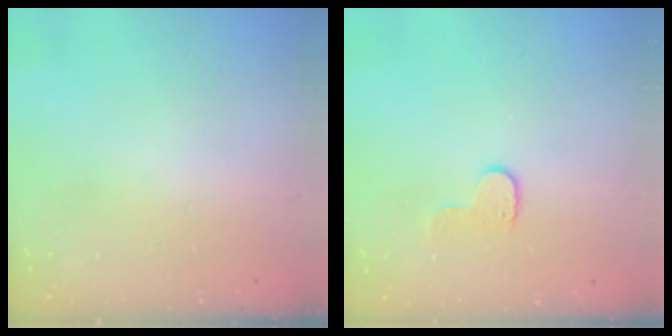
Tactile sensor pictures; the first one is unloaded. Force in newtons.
{"total": 7.2, "press": 7.2, "slide": 0.4}